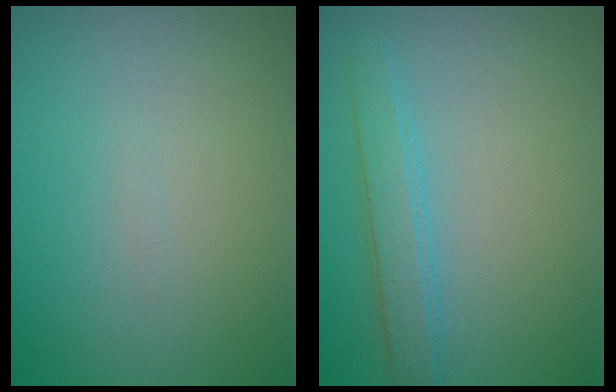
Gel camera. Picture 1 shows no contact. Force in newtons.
{"total": 2.6, "press": 2.6, "slide": 0.1}